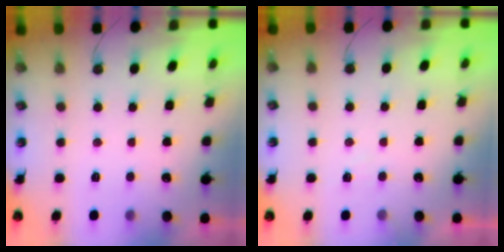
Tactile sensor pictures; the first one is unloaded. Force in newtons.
{"total": 3.8, "press": 3.7, "slide": 0.6}